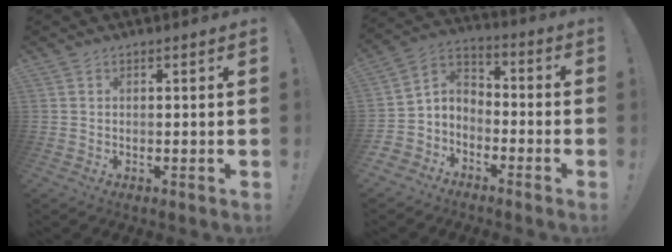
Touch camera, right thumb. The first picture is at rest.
{"total": 6.3, "force": [-4.1, 4.7, 0.7], "torque": [-0.021, 0.023, -0.074]}